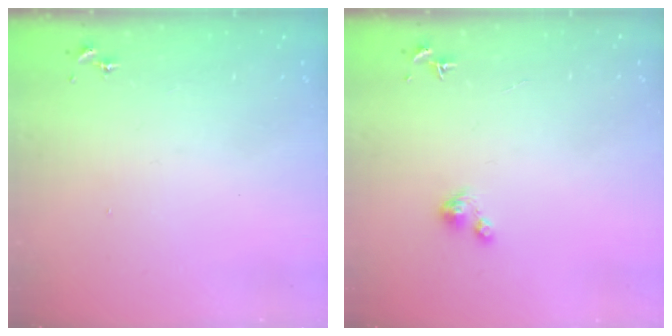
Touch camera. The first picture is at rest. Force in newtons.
{"total": 3.0, "press": 3.0, "slide": 0.2}